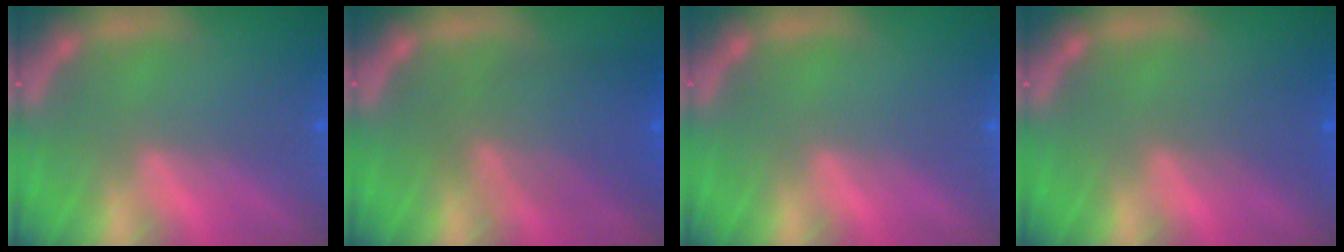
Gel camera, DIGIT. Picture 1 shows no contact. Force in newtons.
{"total": 6.0}
{"total": 0.0}
{"total": 2.0}